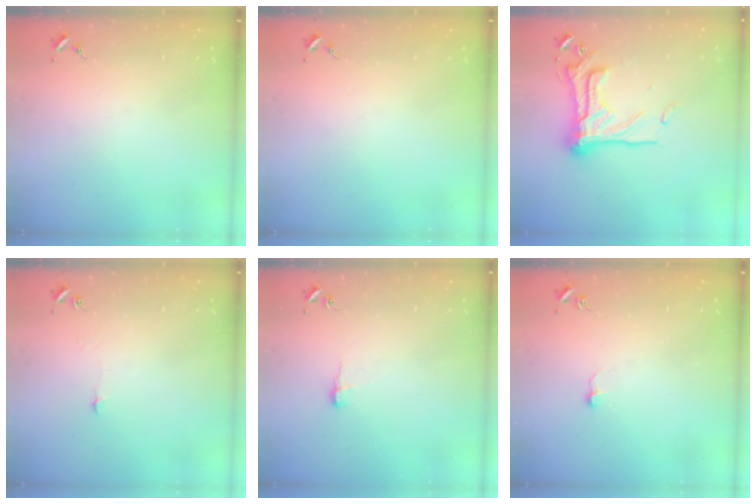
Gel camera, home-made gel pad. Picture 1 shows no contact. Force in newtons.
{"total": 0.0}
{"total": 19.3, "press": 19.1, "slide": 2.9}
{"total": 2.7, "press": 2.6, "slide": 0.3}
{"total": 5.6, "press": 5.6, "slide": 0.5}
{"total": 3.8, "press": 3.8, "slide": 0.3}